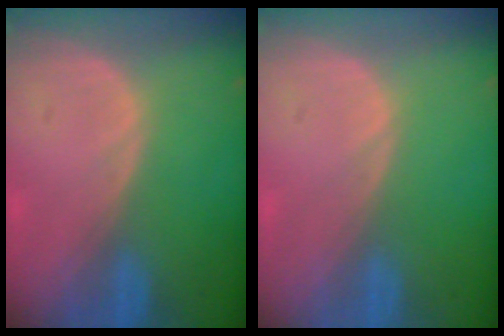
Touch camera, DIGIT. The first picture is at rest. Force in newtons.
{"total": 0.0}